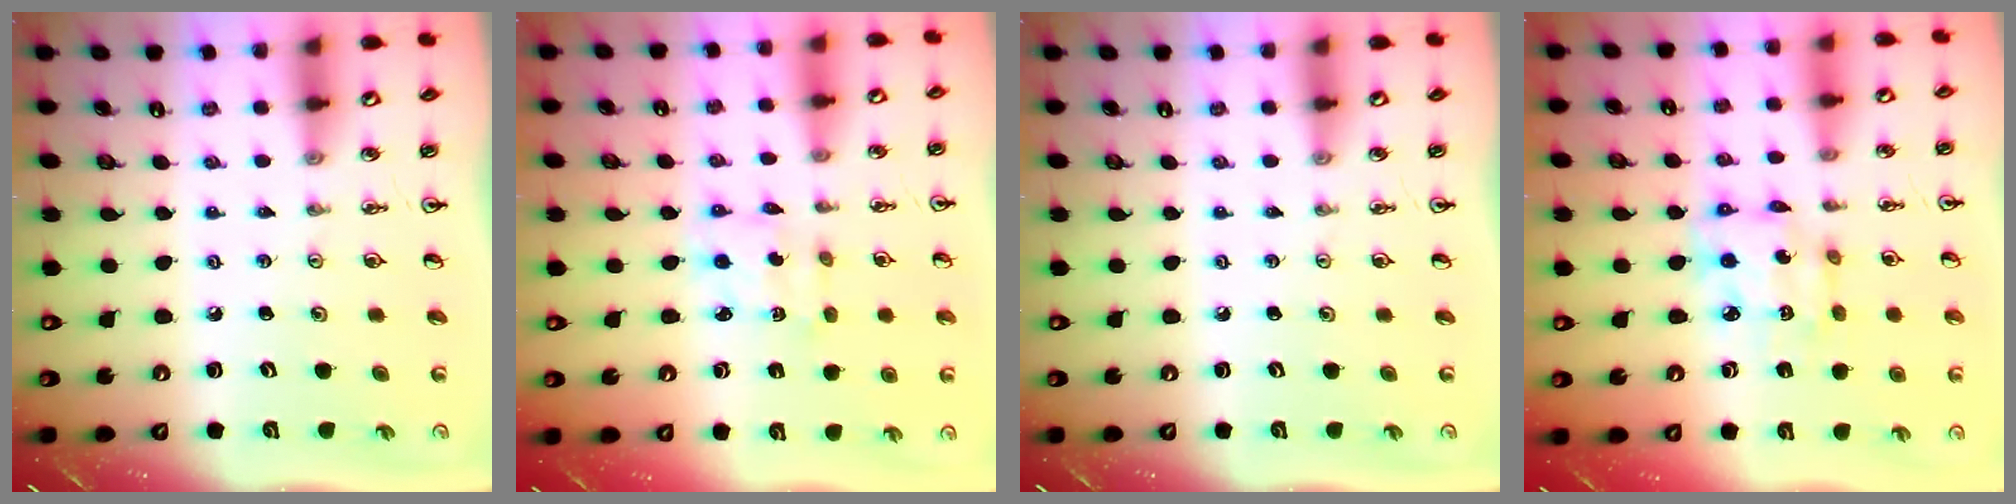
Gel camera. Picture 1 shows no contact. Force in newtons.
{"total": 2.1, "press": 2.0, "slide": 0.4}
{"total": 0.0}
{"total": 9.1, "press": 9.1, "slide": 0.8}